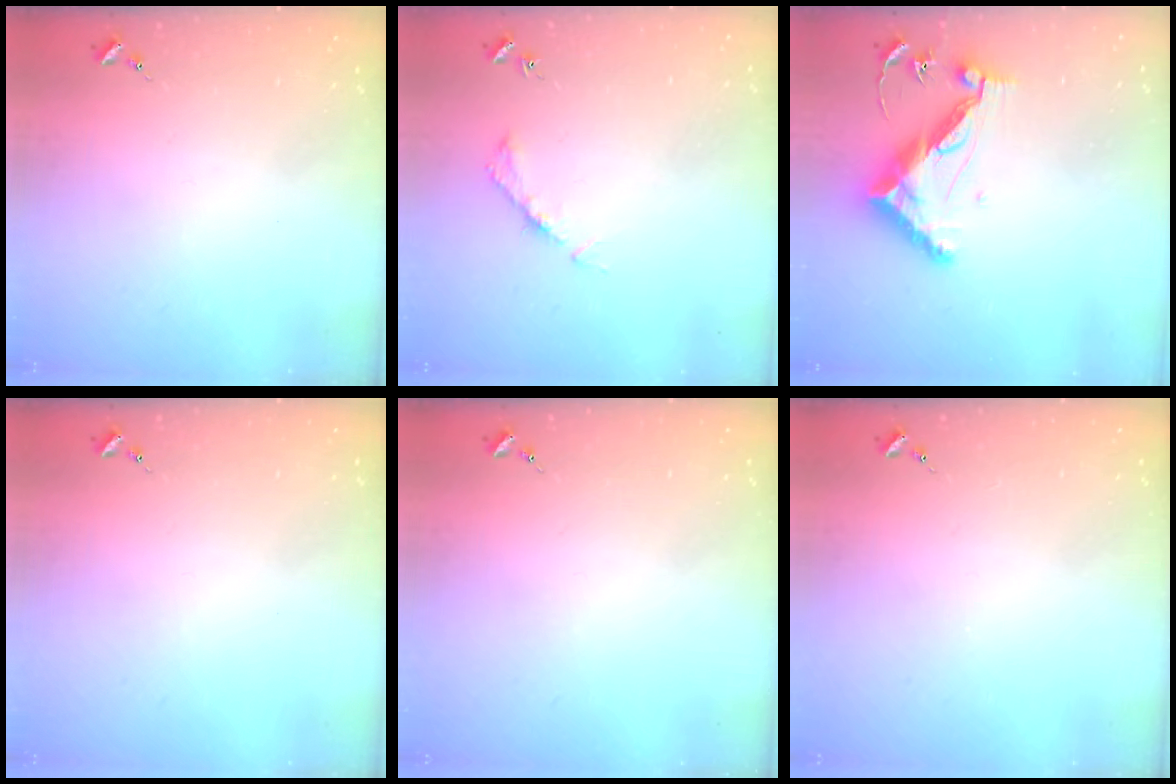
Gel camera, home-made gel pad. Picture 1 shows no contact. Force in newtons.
{"total": 4.2, "press": 4.1, "slide": 0.6}
{"total": 13.0, "press": 13.0, "slide": 0.6}
{"total": 0.0}
{"total": 0.0}
{"total": 0.0}